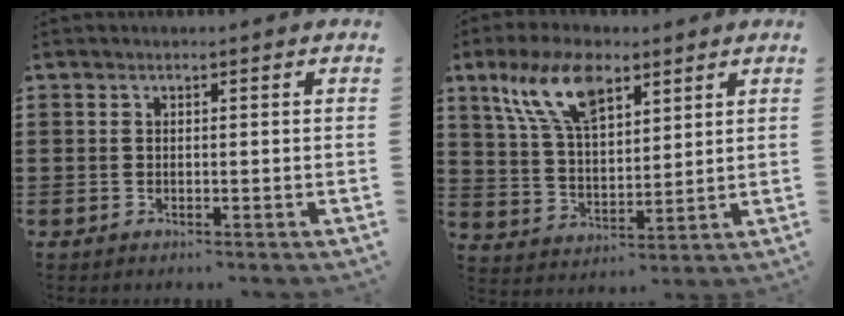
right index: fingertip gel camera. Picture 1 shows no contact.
{"total": 10.7, "force": [6.1, 4.7, 7.4], "torque": [-0.162, 0.010, 0.114]}